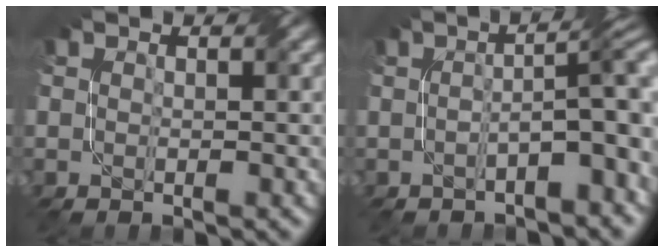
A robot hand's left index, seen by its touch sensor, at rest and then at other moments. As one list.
[{"total": 5.0, "force": [-0.9, 1.2, 4.8], "torque": [-0.065, 0.012, -0.018]}]